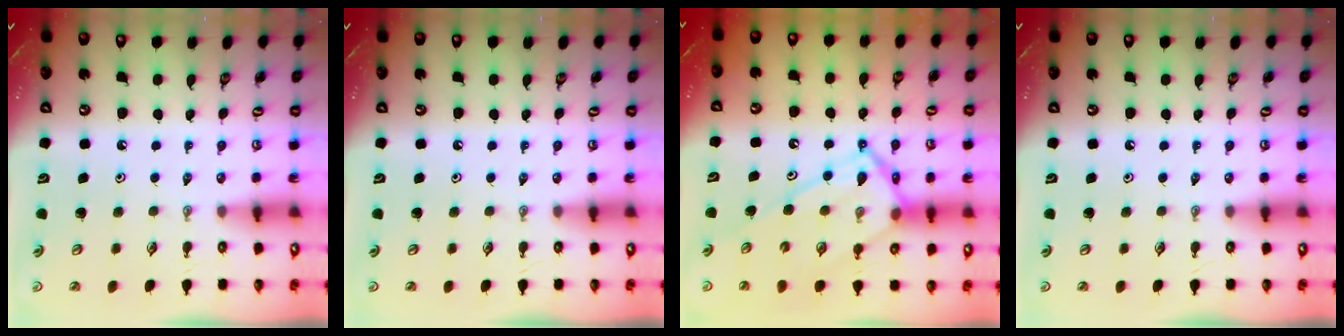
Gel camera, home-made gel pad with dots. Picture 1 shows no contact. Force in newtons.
{"total": 0.0}
{"total": 15.6, "press": 15.6, "slide": 0.7}
{"total": 0.0}